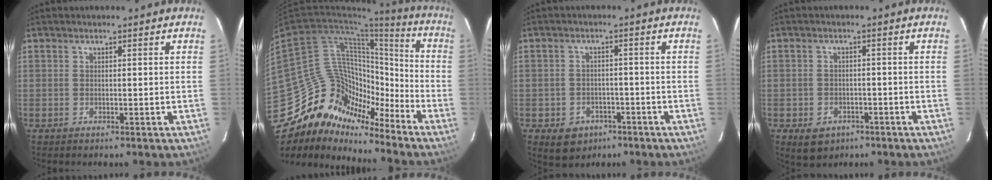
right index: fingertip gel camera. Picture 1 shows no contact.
{"total": 16.4, "force": [-13.3, 9.1, 3.1], "torque": [-0.048, 0.055, -0.240]}
{"total": 6.6, "force": [-3.5, 5.2, 2.1], "torque": [-0.053, 0.011, -0.035]}
{"total": 5.7, "force": [-3.1, 4.3, 2.2], "torque": [-0.051, 0.005, -0.035]}